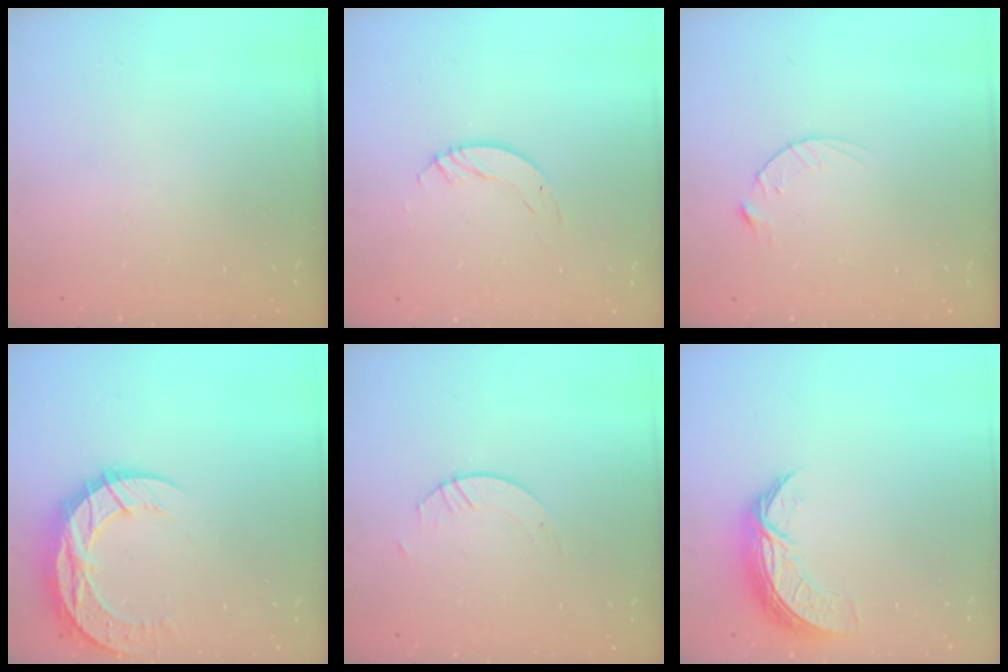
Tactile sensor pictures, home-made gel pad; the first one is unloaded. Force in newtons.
{"total": 4.0, "press": 4.0, "slide": 0.3}
{"total": 3.5, "press": 3.5, "slide": 0.4}
{"total": 13.1, "press": 13.1, "slide": 0.9}
{"total": 2.6, "press": 2.6, "slide": 0.2}
{"total": 8.2, "press": 8.2, "slide": 0.3}